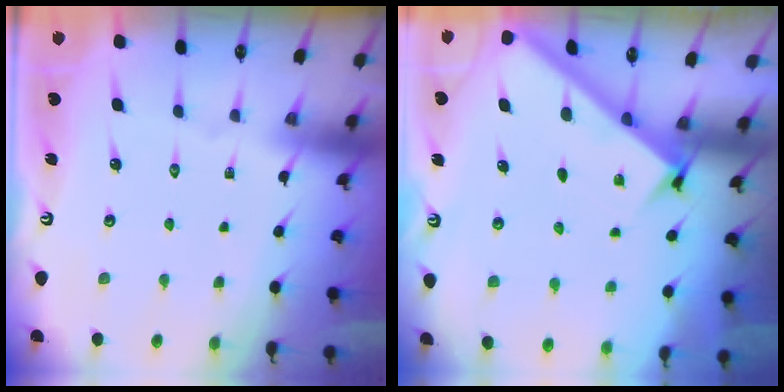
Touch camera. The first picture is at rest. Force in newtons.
{"total": 2.7, "press": 2.7, "slide": 0.3}